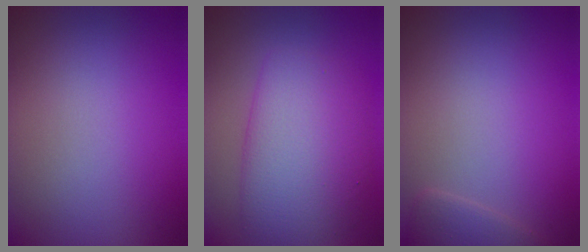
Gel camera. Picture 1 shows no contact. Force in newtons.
{"total": 6.3, "press": 6.3, "slide": 0.2}
{"total": 1.6, "press": 1.6, "slide": 0.1}